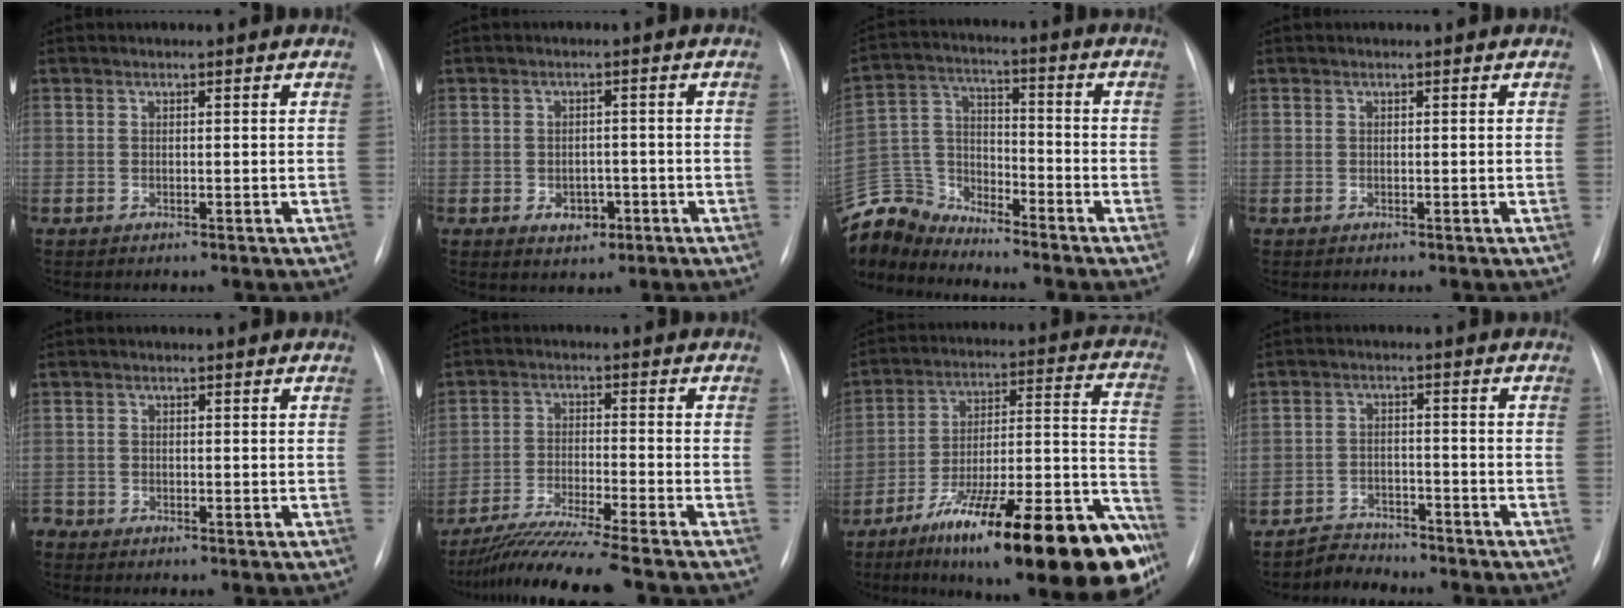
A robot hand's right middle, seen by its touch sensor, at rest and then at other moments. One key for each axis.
{"total": 3.5, "fx": -1.4, "fy": 2.5, "fz": 2.0, "tx": -0.025, "ty": 0.003, "tz": -0.010}
{"total": 11.4, "fx": -11.2, "fy": 2.2, "fz": 0.1, "tx": -0.017, "ty": 0.034, "tz": -0.222}
{"total": 0.0}
{"total": 1.2, "fx": -1.1, "fy": 0.5, "fz": 0.3, "tx": -0.007, "ty": -0.001, "tz": -0.015}
{"total": 12.4, "fx": -10.6, "fy": -1.6, "fz": 6.3, "tx": -0.103, "ty": -0.034, "tz": -0.176}
{"total": 29.1, "fx": -17.6, "fy": 5.2, "fz": 22.6, "tx": -0.248, "ty": 0.014, "tz": -0.272}
{"total": 4.7, "fx": -4.4, "fy": 1.7, "fz": -0.3, "tx": 0.002, "ty": -0.003, "tz": -0.074}